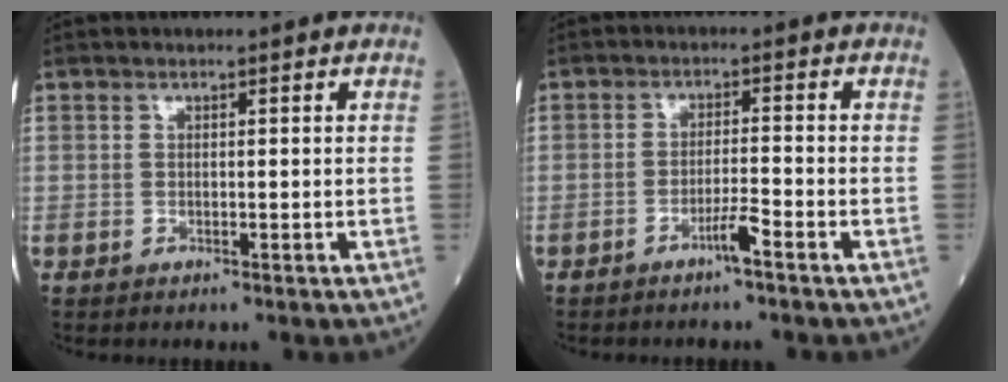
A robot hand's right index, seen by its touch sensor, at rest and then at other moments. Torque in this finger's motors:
{"motor_torque": [0.50, -0.03, 0.43, 0.15]}